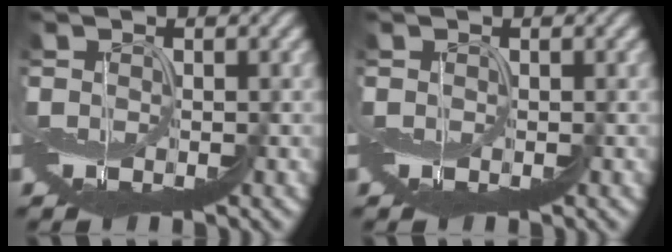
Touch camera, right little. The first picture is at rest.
{"total": 0.0}